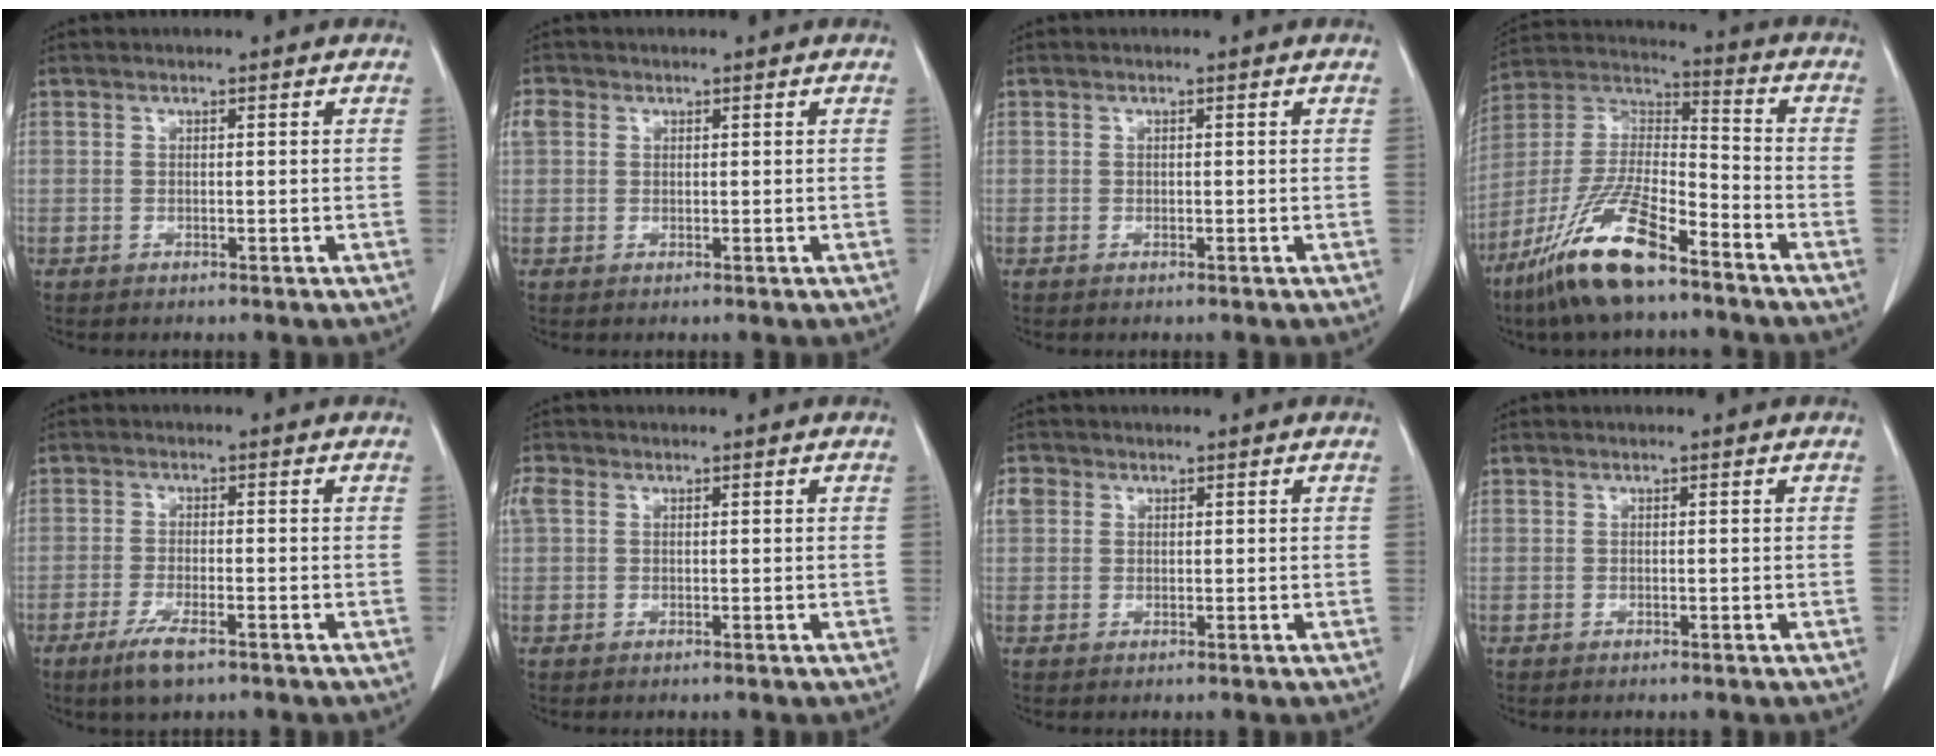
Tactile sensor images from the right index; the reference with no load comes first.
{"total": 2.4, "force": [0.9, 2.0, 0.9], "torque": [-0.027, 0.015, 0.017]}
{"total": 0.0}
{"total": 16.2, "force": [-10.7, 3.5, 11.7], "torque": [-0.247, -0.012, -0.201]}
{"total": 4.8, "force": [-3.1, 0.9, 3.6], "torque": [-0.076, -0.009, -0.053]}
{"total": 2.3, "force": [0.8, 1.7, 1.3], "torque": [-0.052, 0.024, 0.020]}
{"total": 2.6, "force": [1.0, 2.3, 0.8], "torque": [-0.016, 0.013, 0.019]}
{"total": 0.0}